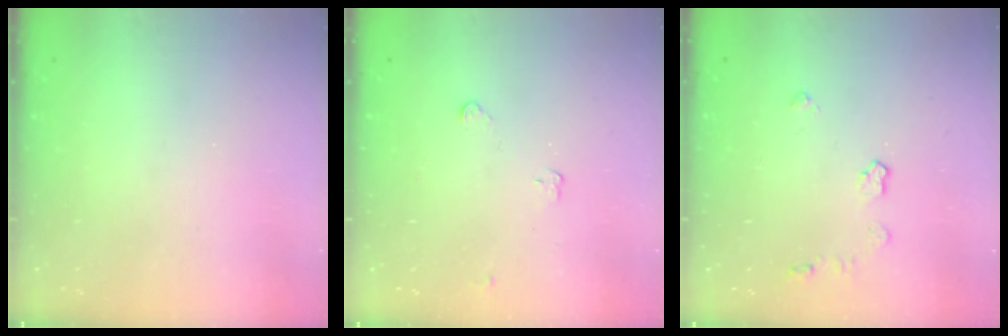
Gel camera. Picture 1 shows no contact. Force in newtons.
{"total": 3.2, "press": 3.1, "slide": 0.4}
{"total": 4.1, "press": 4.1, "slide": 0.5}